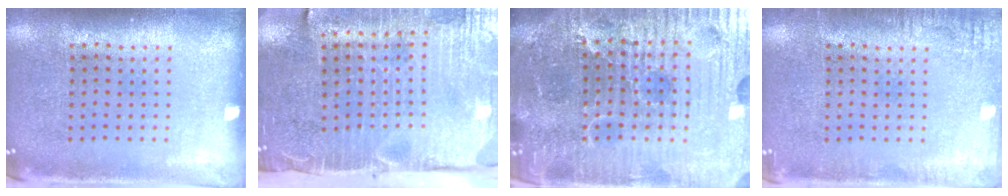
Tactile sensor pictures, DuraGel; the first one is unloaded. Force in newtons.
{"total": 4.8, "press": 4.0, "slide": 2.7}
{"total": 7.2, "press": 6.5, "slide": 3.3}
{"total": 1.8, "press": 1.8, "slide": 0.1}